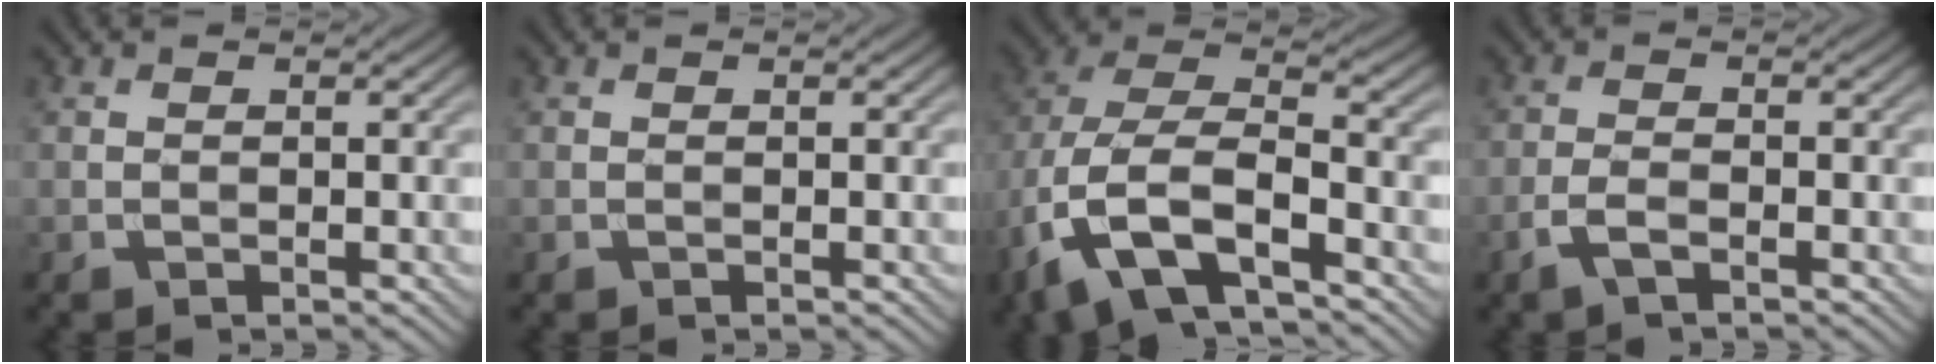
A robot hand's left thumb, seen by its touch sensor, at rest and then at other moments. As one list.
[{"total": 0.0}, {"total": 13.9, "force": [-6.0, 7.2, 10.2], "torque": [-0.250, -0.025, -0.110]}, {"total": 2.6, "force": [-1.5, 0.7, 1.9], "torque": [-0.050, 0.005, -0.035]}]